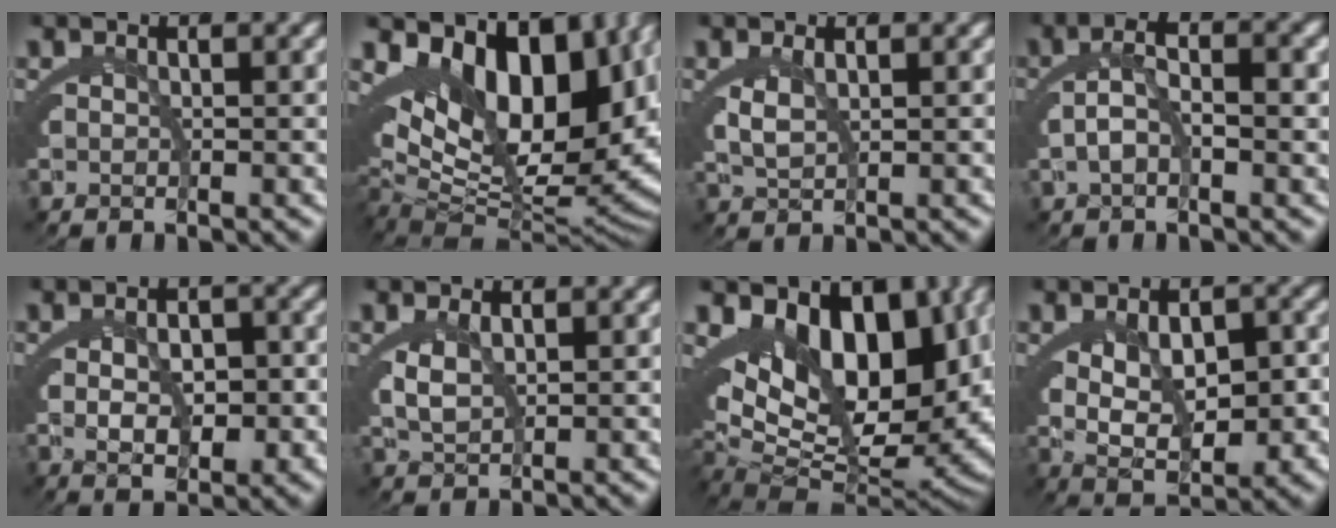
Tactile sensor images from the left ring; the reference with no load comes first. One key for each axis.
{"total": 19.4, "fx": 1.5, "fy": 11.9, "fz": 15.2, "tx": -0.260, "ty": -0.046, "tz": 0.050}
{"total": 1.9, "fx": 0.8, "fy": 0.9, "fz": 1.5, "tx": -0.038, "ty": -0.007, "tz": 0.025}
{"total": 3.0, "fx": -0.1, "fy": 1.1, "fz": 2.7, "tx": -0.039, "ty": 0.017, "tz": -0.011}
{"total": 3.4, "fx": -0.5, "fy": 1.9, "fz": 2.8, "tx": -0.037, "ty": -0.007, "tz": -0.002}
{"total": 2.3, "fx": 0.7, "fy": 1.3, "fz": 1.7, "tx": -0.044, "ty": -0.007, "tz": 0.024}
{"total": 16.9, "fx": -1.3, "fy": 11.3, "fz": 12.5, "tx": -0.231, "ty": -0.072, "tz": 0.016}
{"total": 7.3, "fx": 0.2, "fy": 4.6, "fz": 5.6, "tx": -0.088, "ty": -0.015, "tz": 0.011}